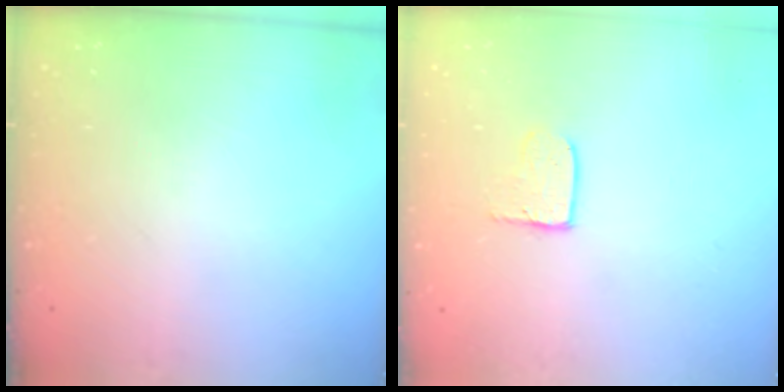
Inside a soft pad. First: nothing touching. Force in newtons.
{"total": 4.0, "press": 4.0, "slide": 0.4}